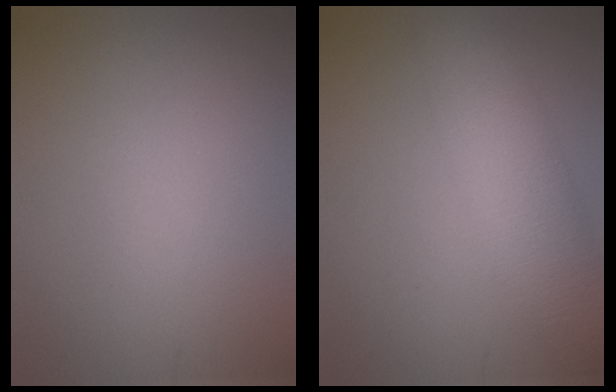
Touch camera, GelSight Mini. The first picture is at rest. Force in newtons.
{"total": 8.2, "press": 8.2, "slide": 0.5}